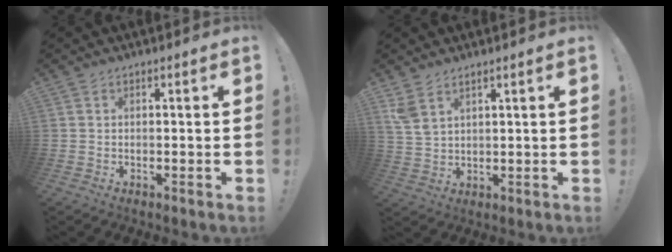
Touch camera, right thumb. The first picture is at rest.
{"total": 5.0, "force": [3.5, 2.2, 2.9], "torque": [-0.051, -0.016, 0.067]}